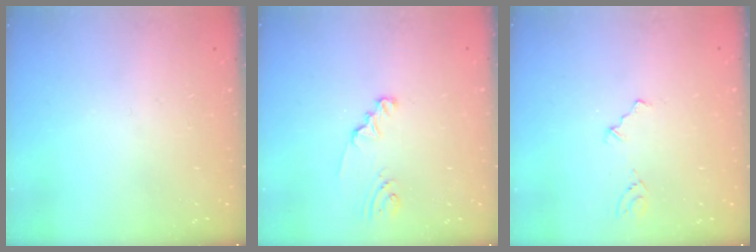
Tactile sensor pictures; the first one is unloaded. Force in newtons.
{"total": 2.3, "press": 2.3, "slide": 0.2}
{"total": 2.1, "press": 1.8, "slide": 1.1}